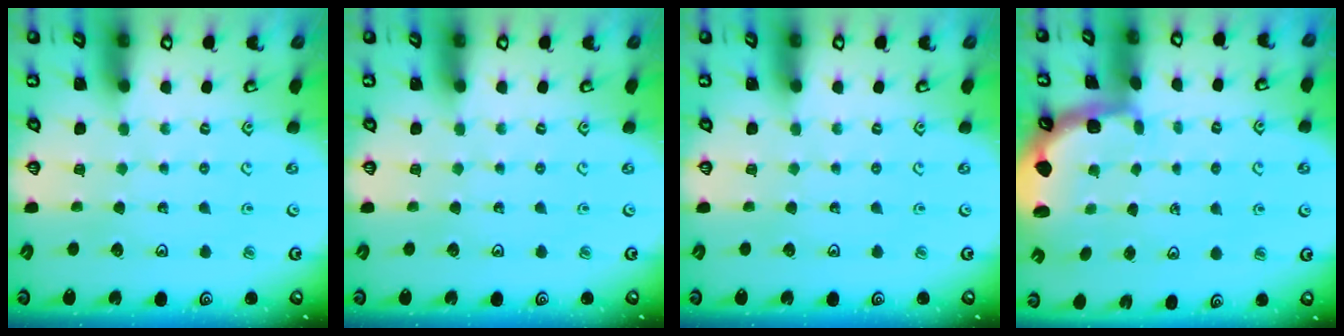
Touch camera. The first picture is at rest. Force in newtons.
{"total": 0.0}
{"total": 0.0}
{"total": 2.0, "press": 1.8, "slide": 0.9}